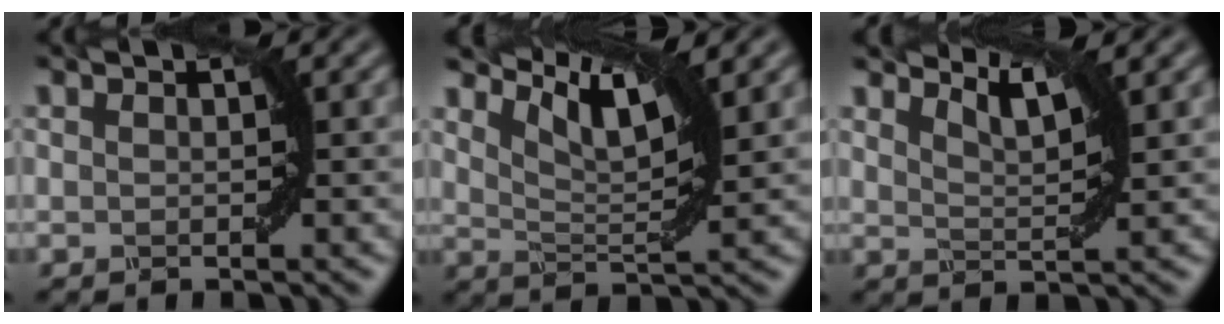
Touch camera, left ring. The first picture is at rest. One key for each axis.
{"total": 5.5, "fx": 3.4, "fy": 1.4, "fz": 4.1, "tx": -0.079, "ty": 0.005, "tz": 0.066}
{"total": 3.4, "fx": 2.6, "fy": 0.7, "fz": 2.0, "tx": -0.037, "ty": 0.004, "tz": 0.038}